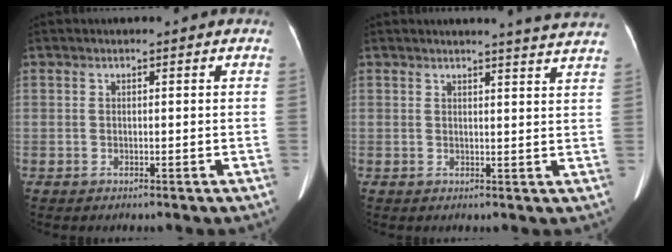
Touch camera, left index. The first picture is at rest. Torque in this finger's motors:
{"motor_torque": [-0.07, -0.45, 0.01, 0.03]}